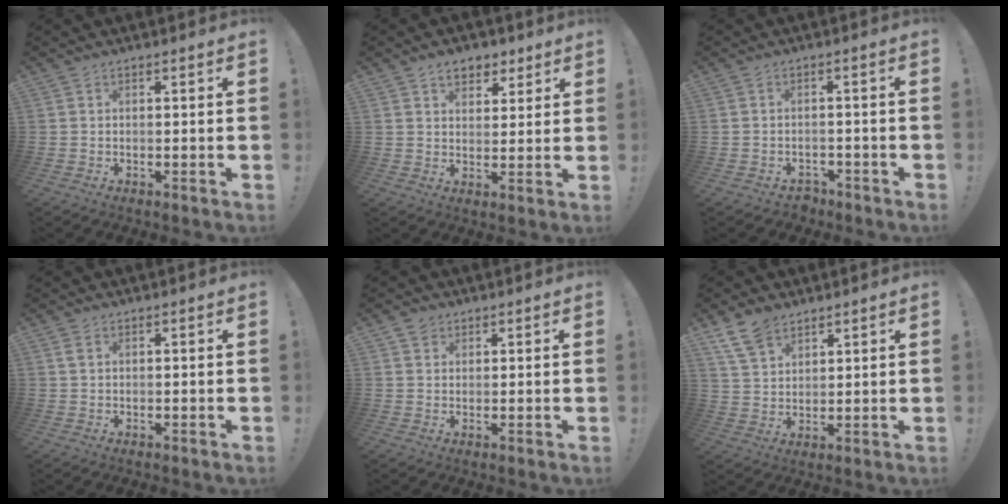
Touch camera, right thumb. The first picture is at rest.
{"total": 6.8, "force": [4.2, 4.8, 2.5], "torque": [-0.024, -0.019, 0.076]}
{"total": 2.5, "force": [-1.5, 1.7, 1.0], "torque": [-0.013, 0.003, -0.025]}
{"total": 1.2, "force": [0.6, 0.6, 0.8], "torque": [-0.009, 0.000, 0.009]}
{"total": 2.2, "force": [1.4, 1.7, 0.1], "torque": [0.001, -0.003, 0.024]}
{"total": 8.8, "force": [6.3, 4.8, 3.7], "torque": [-0.076, -0.023, 0.126]}